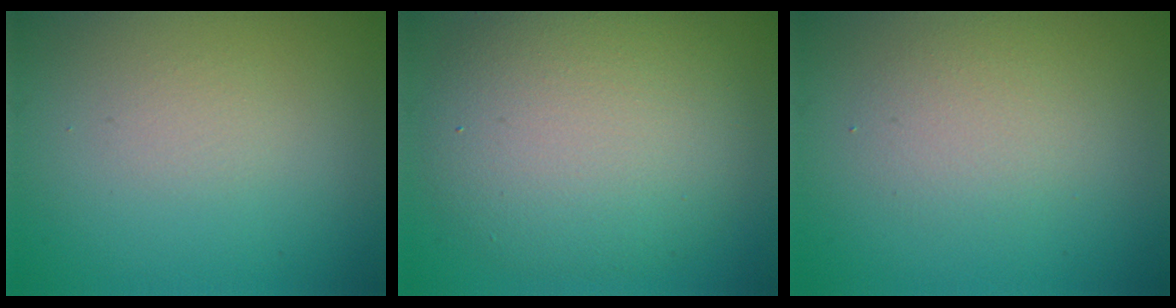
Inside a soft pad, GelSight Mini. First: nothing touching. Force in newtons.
{"total": 8.3, "press": 8.3, "slide": 0.3}
{"total": 2.2, "press": 2.2, "slide": 0.1}